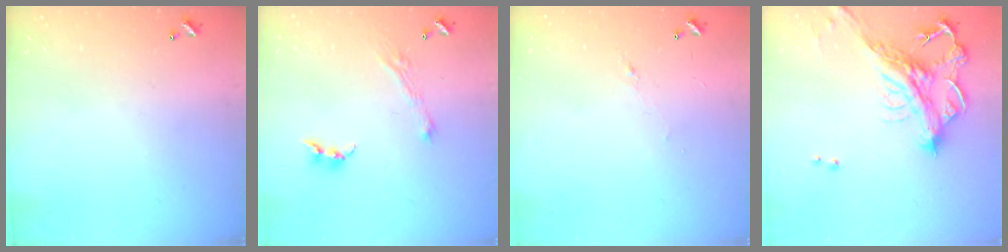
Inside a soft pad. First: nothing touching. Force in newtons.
{"total": 2.7, "press": 2.7, "slide": 0.4}
{"total": 0.9, "press": 0.6, "slide": 0.7}
{"total": 5.3, "press": 5.1, "slide": 1.4}